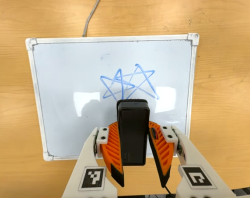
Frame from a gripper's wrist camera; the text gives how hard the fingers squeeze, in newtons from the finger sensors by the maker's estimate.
{"total": 7.9, "left": 6.0, "right": 9.8}